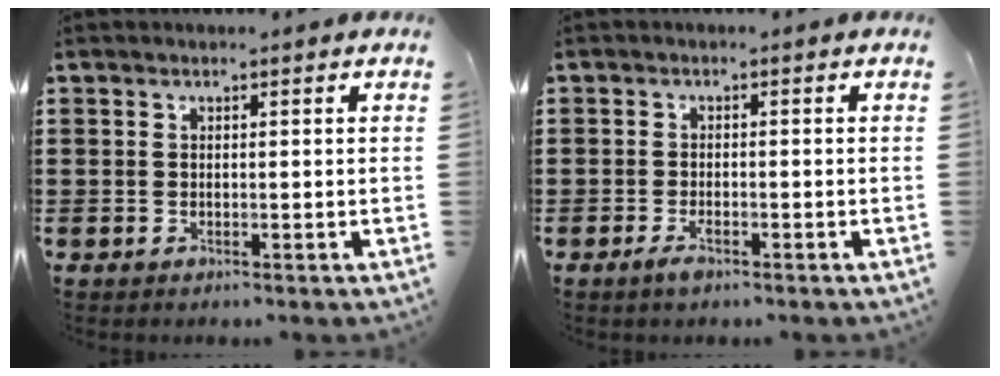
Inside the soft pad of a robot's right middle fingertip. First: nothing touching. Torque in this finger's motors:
{"motor_torque": [1.56, 0.27, 0.10, 0.02]}